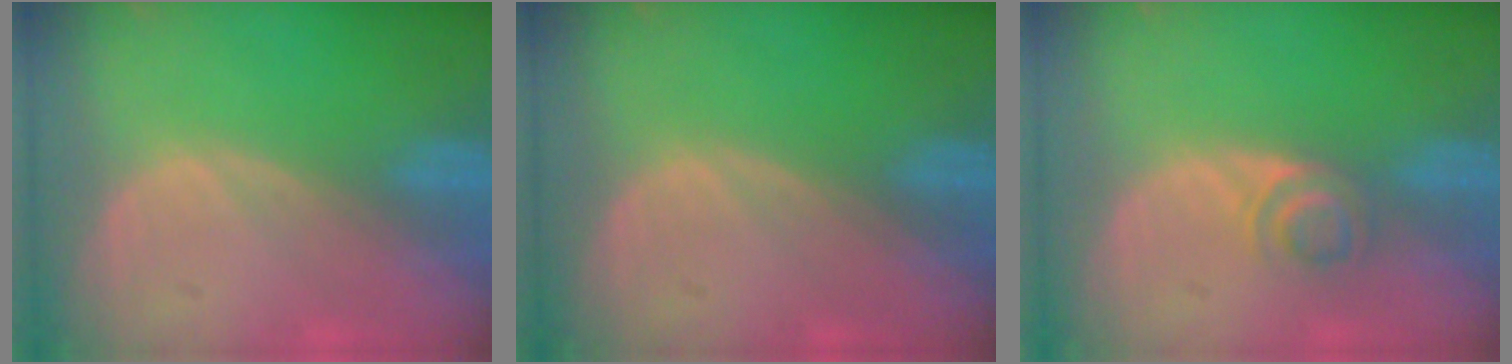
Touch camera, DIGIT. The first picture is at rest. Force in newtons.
{"total": 0.0}
{"total": 3.1, "press": 2.9, "slide": 0.8}